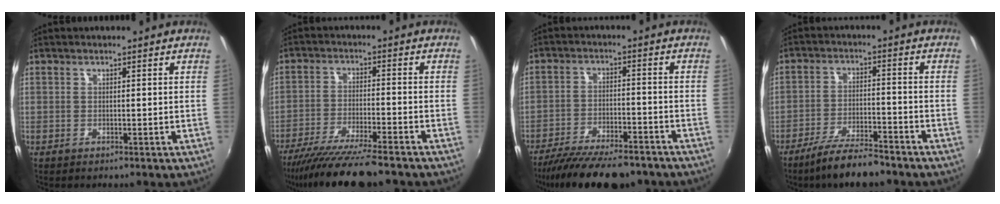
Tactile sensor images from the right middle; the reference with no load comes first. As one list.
[{"total": 14.2, "force": [-12.1, 0.8, 7.4], "torque": [-0.154, -0.034, -0.203]}, {"total": 16.3, "force": [-13.6, 4.2, 8.0], "torque": [-0.161, -0.033, -0.209]}, {"total": 9.4, "force": [-7.9, 1.6, 4.9], "torque": [-0.110, -0.012, -0.135]}]